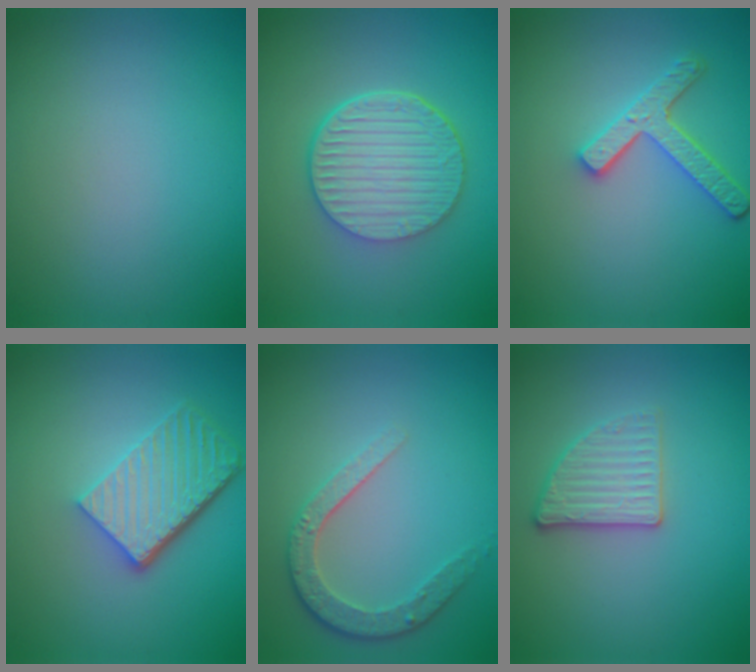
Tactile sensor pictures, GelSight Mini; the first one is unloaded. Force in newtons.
{"total": 6.6, "press": 4.7, "slide": 4.6}
{"total": 3.6, "press": 3.1, "slide": 1.8}
{"total": 5.4, "press": 3.8, "slide": 3.8}
{"total": 3.5, "press": 2.8, "slide": 2.0}
{"total": 2.7, "press": 2.6, "slide": 0.8}